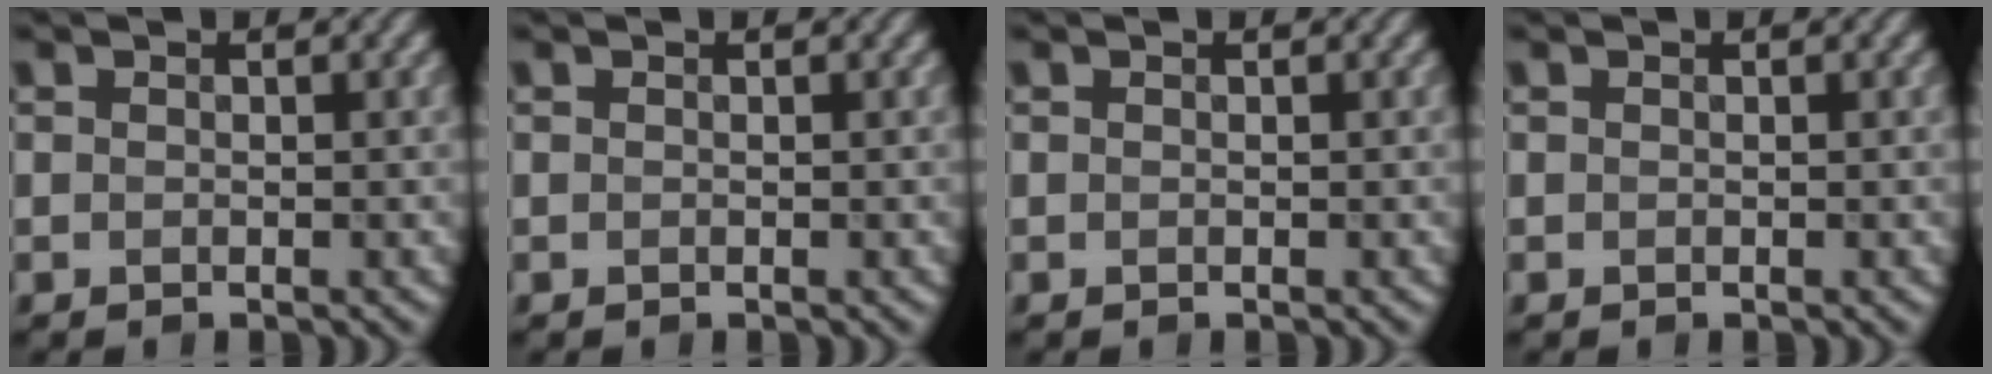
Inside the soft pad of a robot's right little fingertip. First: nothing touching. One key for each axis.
{"total": 0.0}
{"total": 0.0}
{"total": 0.0}